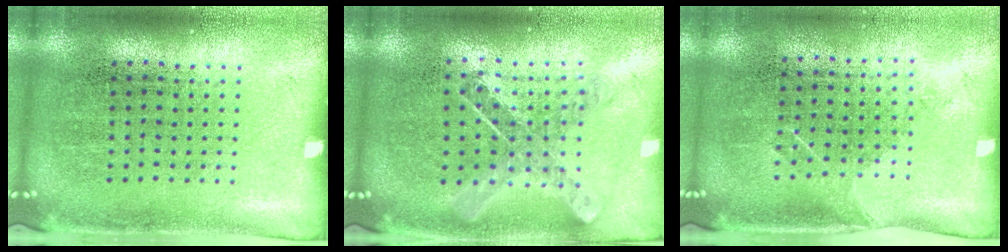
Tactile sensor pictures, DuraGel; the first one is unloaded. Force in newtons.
{"total": 0.9, "press": 0.9, "slide": 0.1}
{"total": 1.2, "press": 1.0, "slide": 0.7}